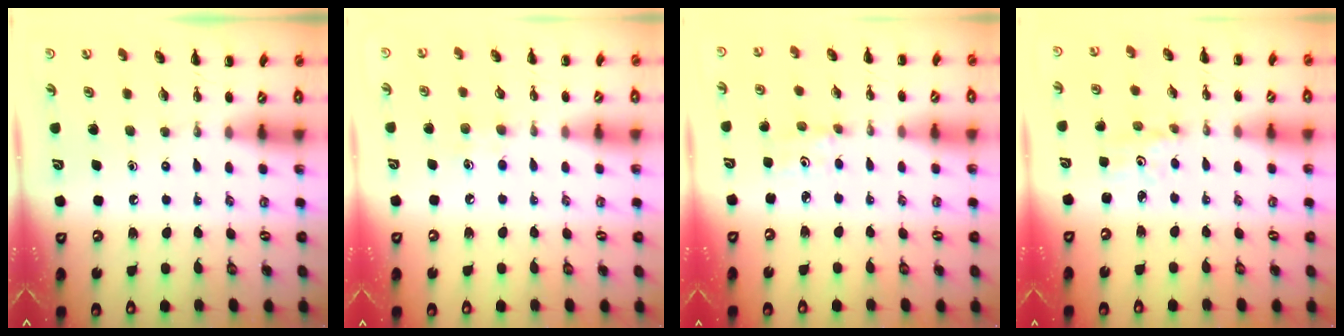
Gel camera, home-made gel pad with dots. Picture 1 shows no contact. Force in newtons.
{"total": 5.0, "press": 4.8, "slide": 1.4}
{"total": 2.9, "press": 2.8, "slide": 0.8}
{"total": 2.4, "press": 2.3, "slide": 0.7}